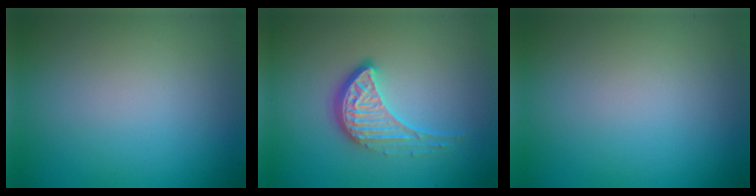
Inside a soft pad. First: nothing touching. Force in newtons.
{"total": 4.1, "press": 3.0, "slide": 2.8}
{"total": 0.0}